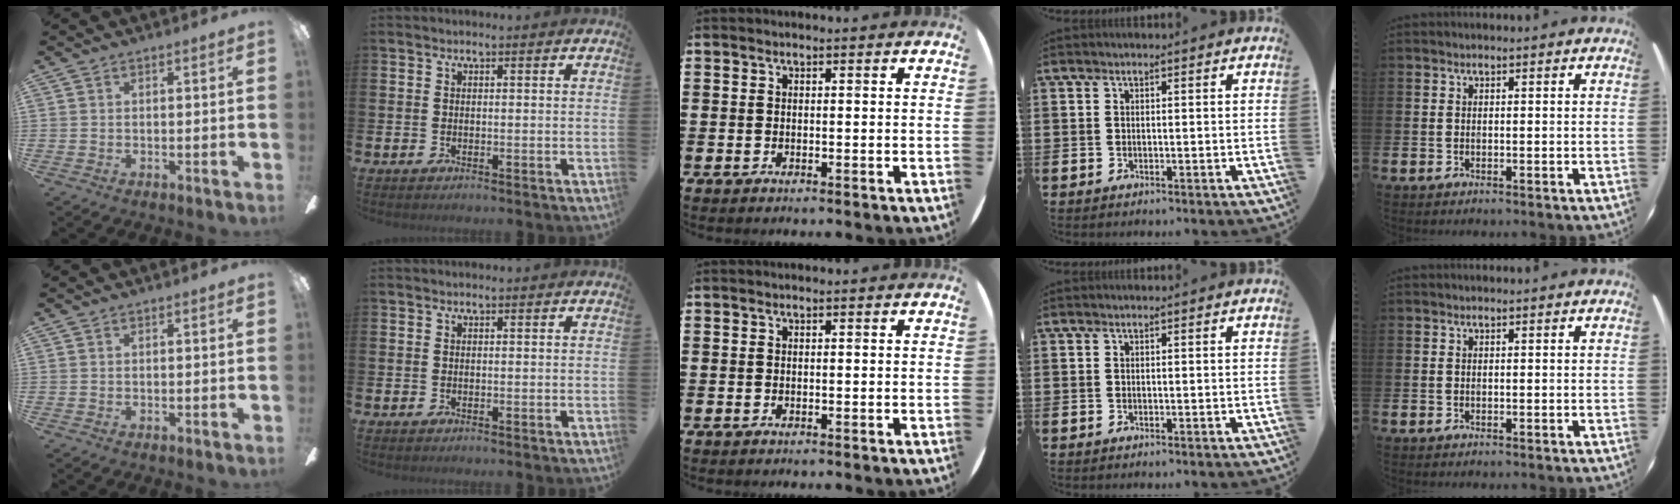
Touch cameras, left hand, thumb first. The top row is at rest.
{}